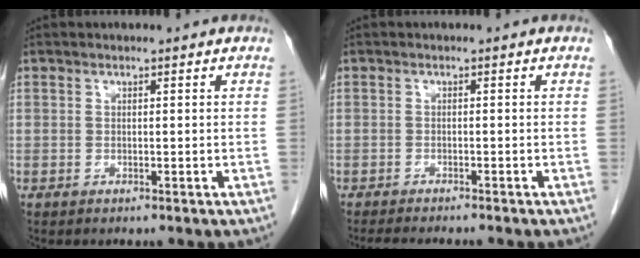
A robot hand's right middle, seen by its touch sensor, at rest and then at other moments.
{"total": 6.7, "force": [-5.9, 0.6, 3.1], "torque": [-0.034, -0.012, -0.085]}